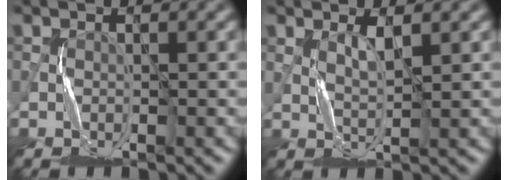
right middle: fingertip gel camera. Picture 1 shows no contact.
{"total": 1.2, "force": [1.0, -0.3, 0.6], "torque": [-0.018, -0.005, 0.022]}